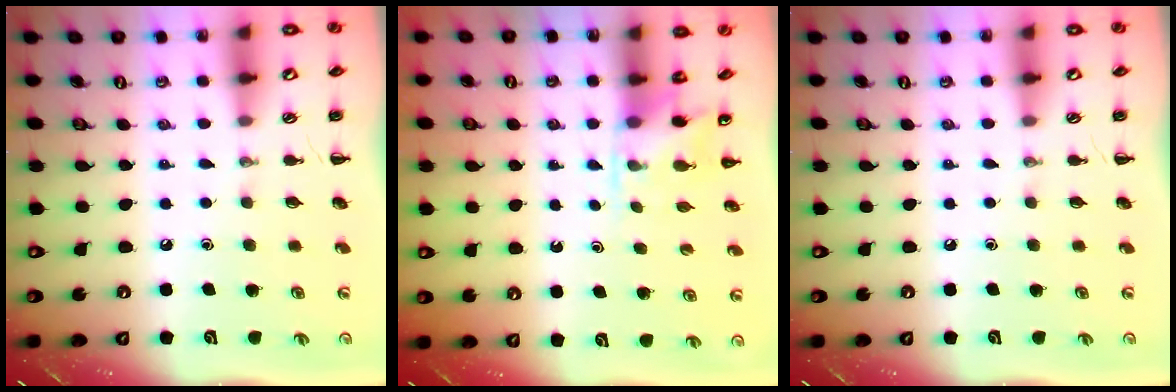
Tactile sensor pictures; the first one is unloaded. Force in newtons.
{"total": 4.5, "press": 4.3, "slide": 1.3}
{"total": 0.0}